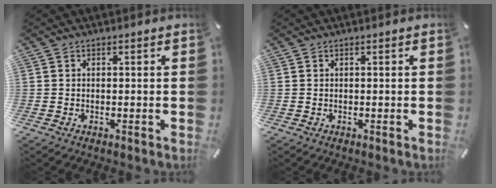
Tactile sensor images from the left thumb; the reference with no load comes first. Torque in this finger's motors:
{"motor_torque": [0.00, 0.00, -0.03, -0.02, 0.00]}